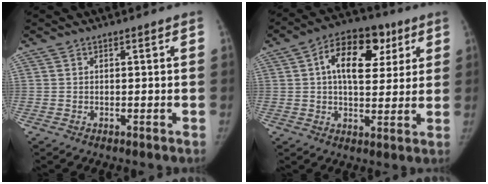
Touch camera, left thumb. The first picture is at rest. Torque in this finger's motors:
{"motor_torque": [0.31, 0.37, 0.73, 0.23, 0.23]}